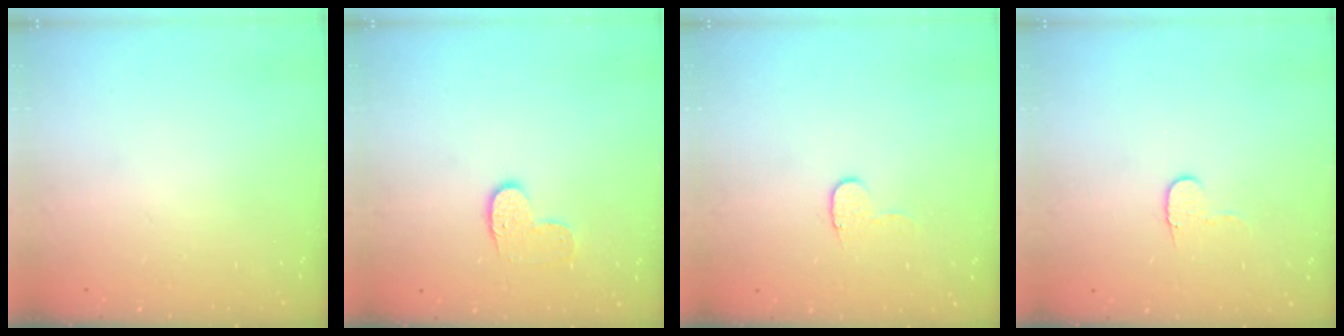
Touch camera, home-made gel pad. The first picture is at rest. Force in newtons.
{"total": 6.8, "press": 6.8, "slide": 0.2}
{"total": 5.7, "press": 5.7, "slide": 0.5}
{"total": 5.5, "press": 5.4, "slide": 0.5}